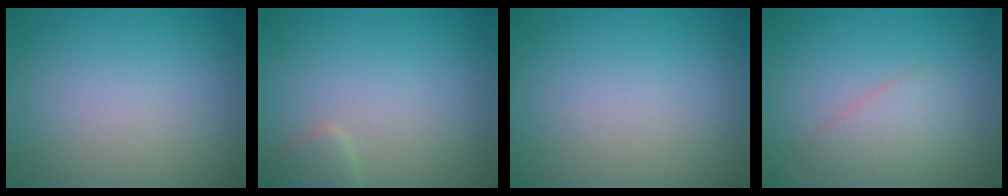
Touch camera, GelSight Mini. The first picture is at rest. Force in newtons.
{"total": 1.6, "press": 1.6, "slide": 0.1}
{"total": 0.0}
{"total": 2.3, "press": 2.3, "slide": 0.1}